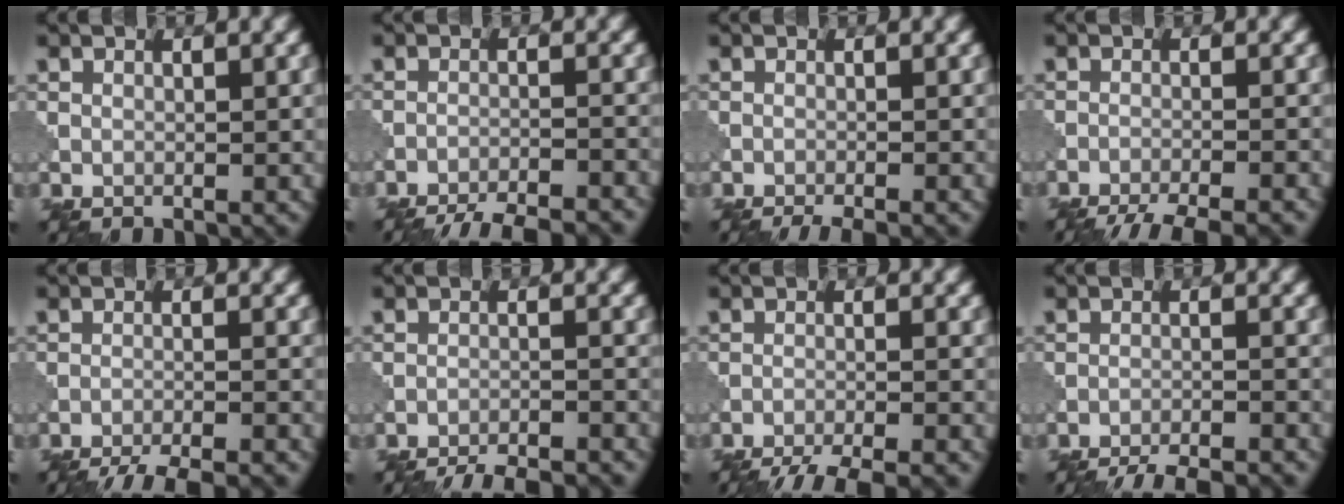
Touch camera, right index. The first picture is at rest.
{"total": 9.9, "force": [-9.3, 1.9, 2.9], "torque": [-0.034, -0.004, -0.129]}
{"total": 3.1, "force": [-2.5, 0.5, 1.8], "torque": [-0.024, -0.001, -0.042]}
{"total": 7.2, "force": [-6.5, 1.1, 2.9], "torque": [-0.042, -0.010, -0.099]}
{"total": 8.5, "force": [-7.9, 1.5, 2.8], "torque": [-0.036, -0.005, -0.114]}
{"total": 9.7, "force": [-9.2, 1.8, 2.4], "torque": [-0.025, 0.002, -0.125]}
{"total": 8.1, "force": [-7.3, 1.3, 3.1], "torque": [-0.045, -0.011, -0.110]}
{"total": 9.5, "force": [-9.0, 1.7, 2.6], "torque": [-0.030, 0.000, -0.124]}